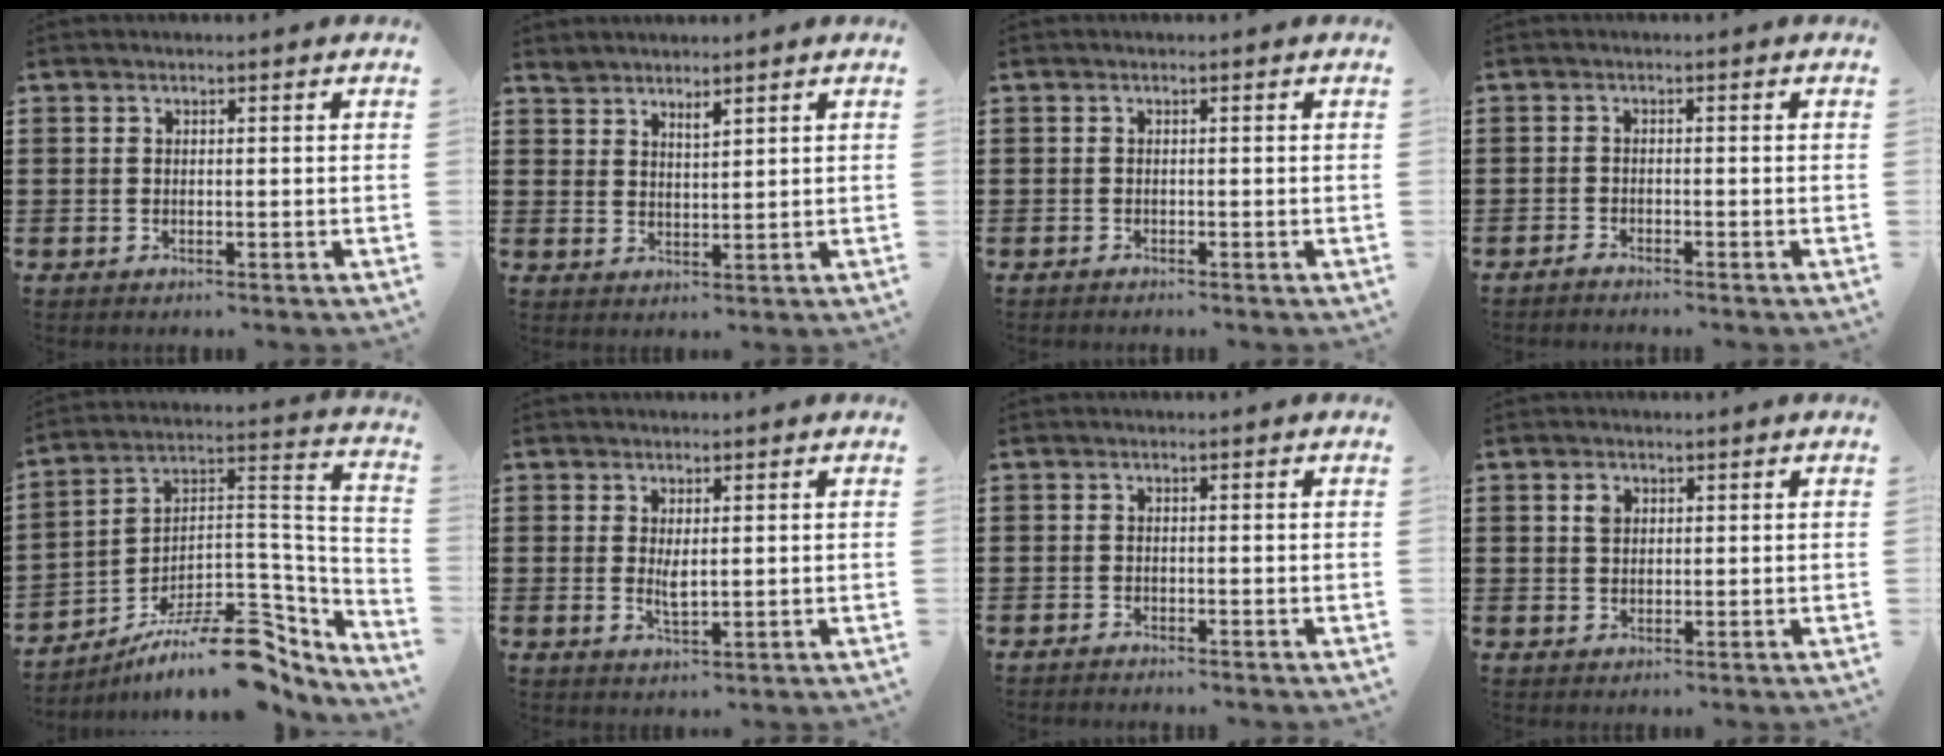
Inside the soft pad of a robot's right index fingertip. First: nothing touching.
{"total": 1.9, "force": [1.9, 0.3, 0.2], "torque": [-0.008, 0.001, 0.035]}
{"total": 0.5, "force": [-0.5, 0.0, 0.0], "torque": [-0.001, -0.001, -0.011]}
{"total": 1.2, "force": [-1.2, 0.0, 0.0], "torque": [-0.004, 0.003, -0.025]}
{"total": 13.1, "force": [-9.2, 4.5, 8.1], "torque": [-0.113, 0.033, -0.160]}
{"total": 2.7, "force": [0.4, 0.7, 2.6], "torque": [-0.051, -0.004, 0.009]}
{"total": 0.9, "force": [-0.9, 0.1, -0.1], "torque": [-0.001, 0.002, -0.019]}
{"total": 1.9, "force": [0.7, 1.4, 1.0], "torque": [-0.025, 0.007, 0.014]}